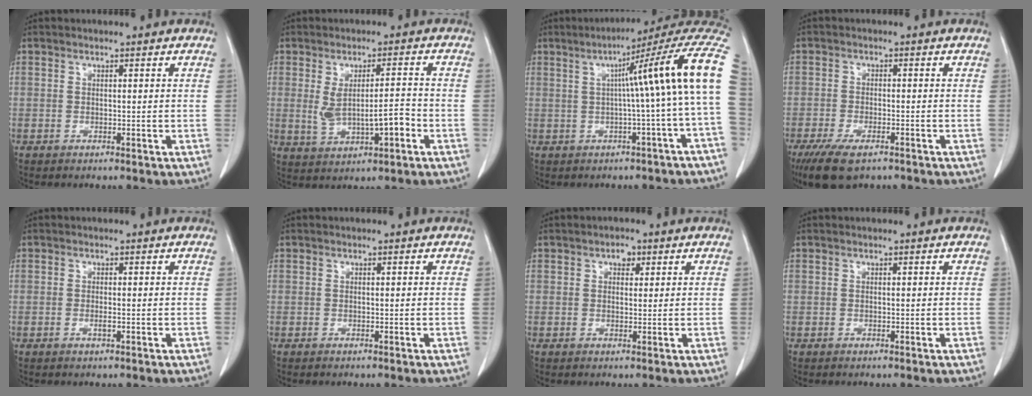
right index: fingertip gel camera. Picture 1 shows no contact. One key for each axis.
{"total": 7.5, "fx": -1.3, "fy": 2.4, "fz": 7.0, "tx": -0.128, "ty": 0.009, "tz": -0.006}
{"total": 14.3, "fx": 2.1, "fy": -1.2, "fz": 14.1, "tx": -0.177, "ty": 0.037, "tz": 0.021}
{"total": 8.4, "fx": -5.7, "fy": 3.1, "fz": 5.3, "tx": -0.097, "ty": -0.015, "tz": -0.094}
{"total": 1.2, "fx": -0.4, "fy": 0.4, "fz": 1.1, "tx": -0.023, "ty": -0.001, "tz": -0.006}
{"total": 0.0}
{"total": 2.2, "fx": 1.0, "fy": 1.4, "fz": 1.3, "tx": -0.024, "ty": 0.008, "tz": 0.016}
{"total": 0.0}